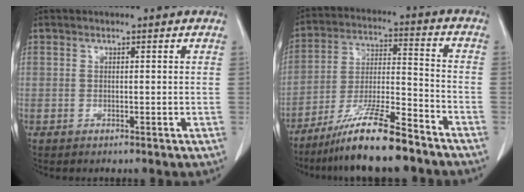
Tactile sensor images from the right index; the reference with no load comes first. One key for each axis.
{"total": 13.4, "fx": -10.5, "fy": 0.9, "fz": 8.3, "tx": -0.151, "ty": -0.014, "tz": -0.187}